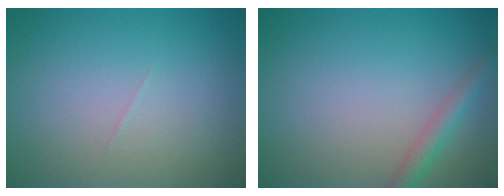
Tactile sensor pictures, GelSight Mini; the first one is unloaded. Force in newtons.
{"total": 2.0, "press": 2.0, "slide": 0.0}